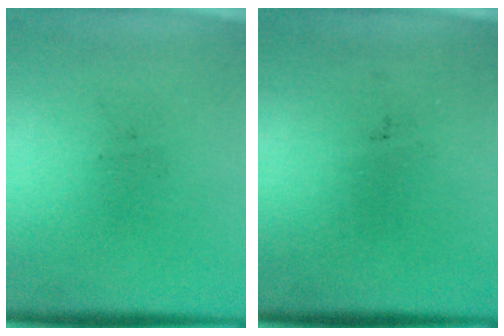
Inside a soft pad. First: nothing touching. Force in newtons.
{"total": 0.0}